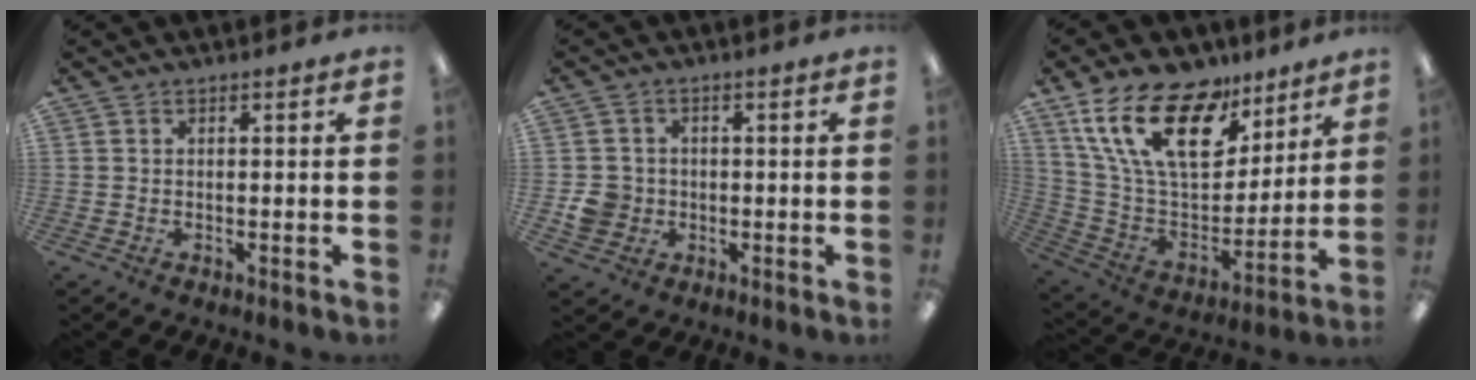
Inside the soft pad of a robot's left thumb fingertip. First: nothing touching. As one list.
[{"total": 5.7, "force": [-1.0, 5.4, 1.6], "torque": [-0.022, 0.010, -0.016]}, {"total": 22.1, "force": [12.4, 11.4, 14.2], "torque": [-0.282, -0.053, 0.221]}]